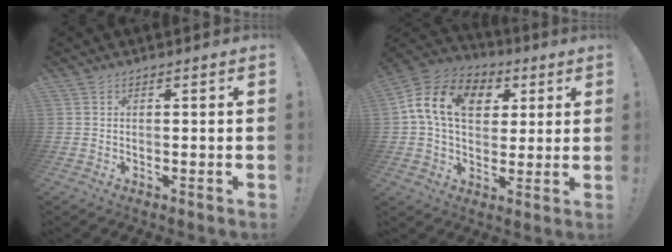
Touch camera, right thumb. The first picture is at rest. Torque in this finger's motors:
{"motor_torque": [1.59, 1.99, 0.77, -0.48, 0.31]}